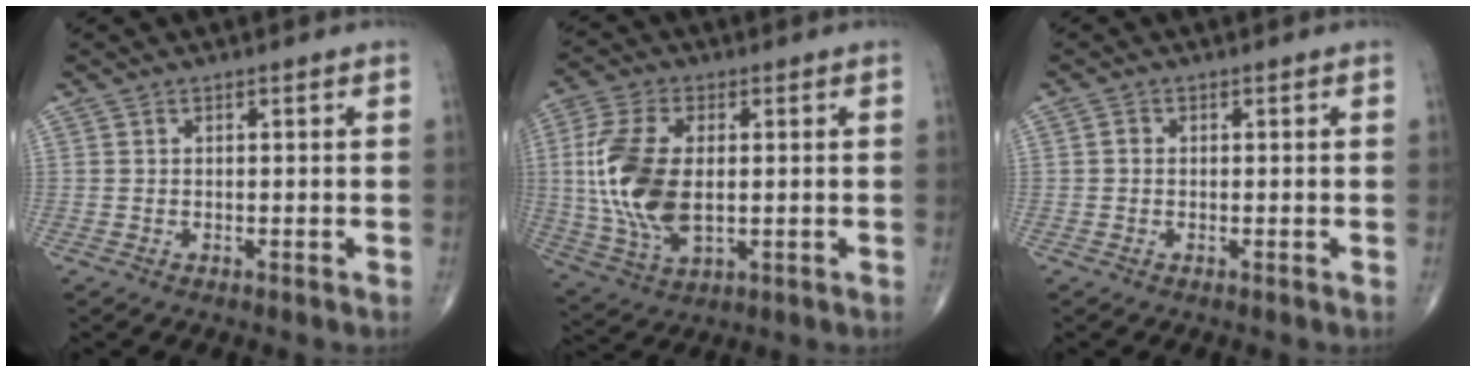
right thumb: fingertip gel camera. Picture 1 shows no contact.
{"total": 15.5, "force": [0.5, 8.4, 13.0], "torque": [-0.286, -0.009, 0.014]}
{"total": 0.9, "force": [-0.1, 0.8, 0.4], "torque": [-0.003, 0.002, -0.004]}